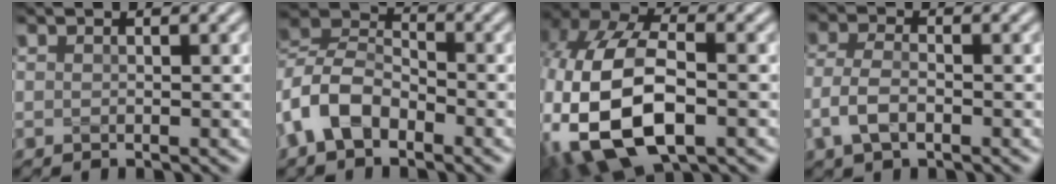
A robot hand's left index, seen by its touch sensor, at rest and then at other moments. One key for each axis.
{"total": 5.6, "fx": -2.7, "fy": 3.6, "fz": 3.3, "tx": -0.068, "ty": 0.007, "tz": -0.069}
{"total": 13.0, "fx": -2.5, "fy": 8.1, "fz": 9.8, "tx": -0.221, "ty": -0.018, "tz": -0.040}
{"total": 3.3, "fx": -1.3, "fy": 1.8, "fz": 2.4, "tx": -0.054, "ty": 0.002, "tz": -0.032}